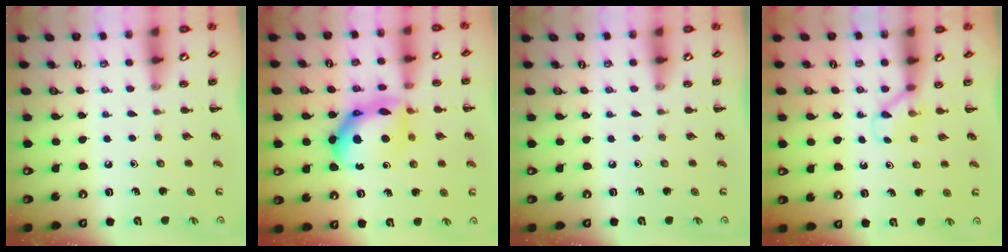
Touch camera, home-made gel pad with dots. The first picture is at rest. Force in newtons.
{"total": 13.6, "press": 13.6, "slide": 0.8}
{"total": 0.0}
{"total": 3.3, "press": 3.1, "slide": 1.1}